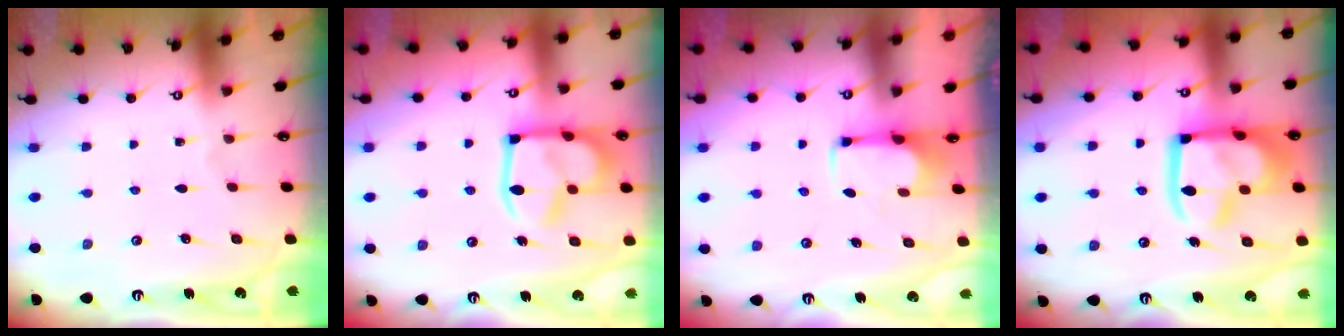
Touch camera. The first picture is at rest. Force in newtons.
{"total": 17.4, "press": 17.4, "slide": 1.6}
{"total": 2.3, "press": 2.2, "slide": 0.8}
{"total": 20.0, "press": 19.9, "slide": 2.2}